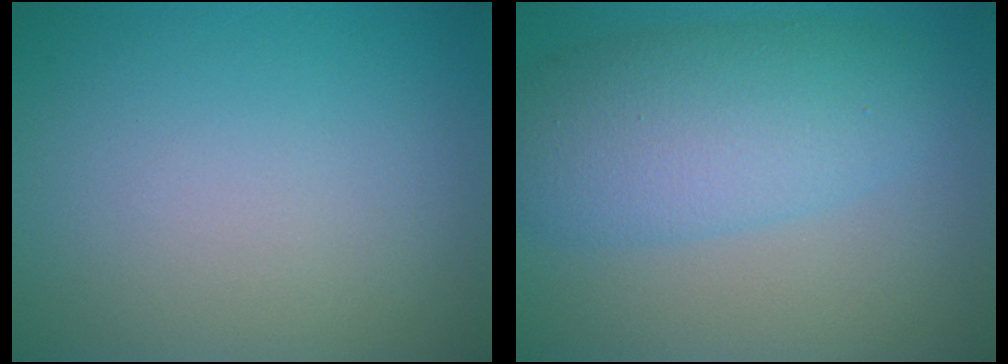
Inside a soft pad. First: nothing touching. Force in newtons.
{"total": 6.6, "press": 6.6, "slide": 0.3}